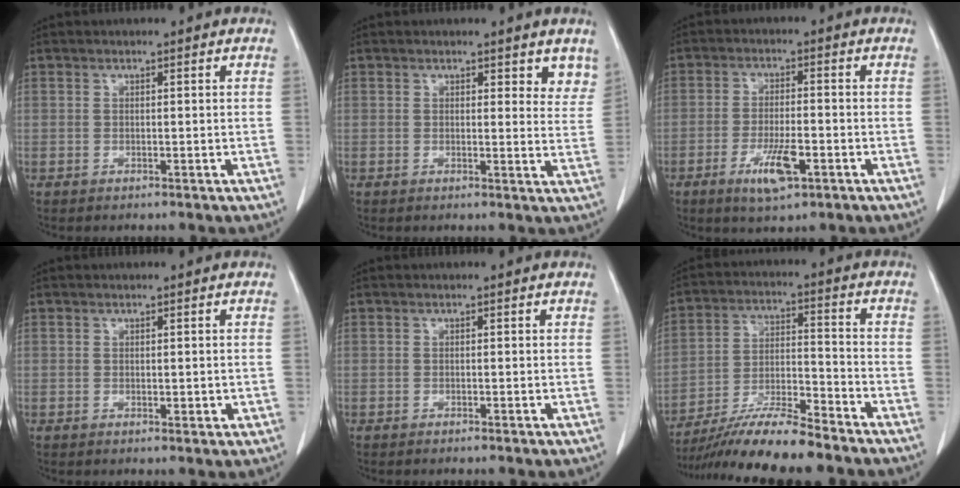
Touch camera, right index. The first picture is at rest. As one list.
[{"total": 4.6, "force": [3.5, 1.9, 2.3], "torque": [-0.001, -0.017, 0.028]}, {"total": 6.6, "force": [-3.1, 1.6, 5.6], "torque": [-0.105, -0.008, -0.049]}, {"total": 1.3, "force": [-0.1, 0.6, 1.1], "torque": [-0.014, -0.004, 0.002]}, {"total": 0.7, "force": [-0.6, -0.1, 0.3], "torque": [-0.006, 0.000, -0.010]}, {"total": 12.2, "force": [-10.5, 0.5, 6.2], "torque": [-0.109, -0.006, -0.187]}]